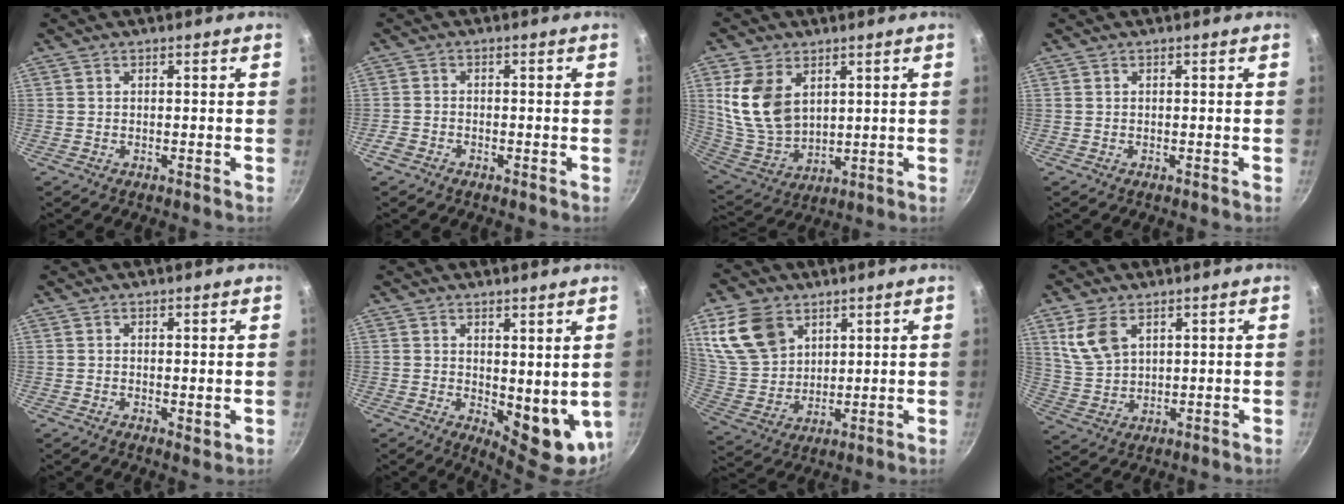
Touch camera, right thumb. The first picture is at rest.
{"total": 2.3, "force": [-1.7, 1.3, 0.9], "torque": [-0.026, 0.014, -0.036]}
{"total": 13.8, "force": [4.2, 9.4, 9.1], "torque": [-0.161, -0.028, 0.100]}
{"total": 0.0}
{"total": 1.6, "force": [0.6, 0.8, 1.3], "torque": [-0.019, -0.009, 0.008]}
{"total": 9.8, "force": [2.4, 4.9, 8.2], "torque": [-0.090, -0.027, 0.048]}
{"total": 14.2, "force": [6.9, 10.0, 7.3], "torque": [-0.125, -0.021, 0.150]}
{"total": 7.8, "force": [3.8, 4.6, 5.1], "torque": [-0.096, -0.017, 0.087]}